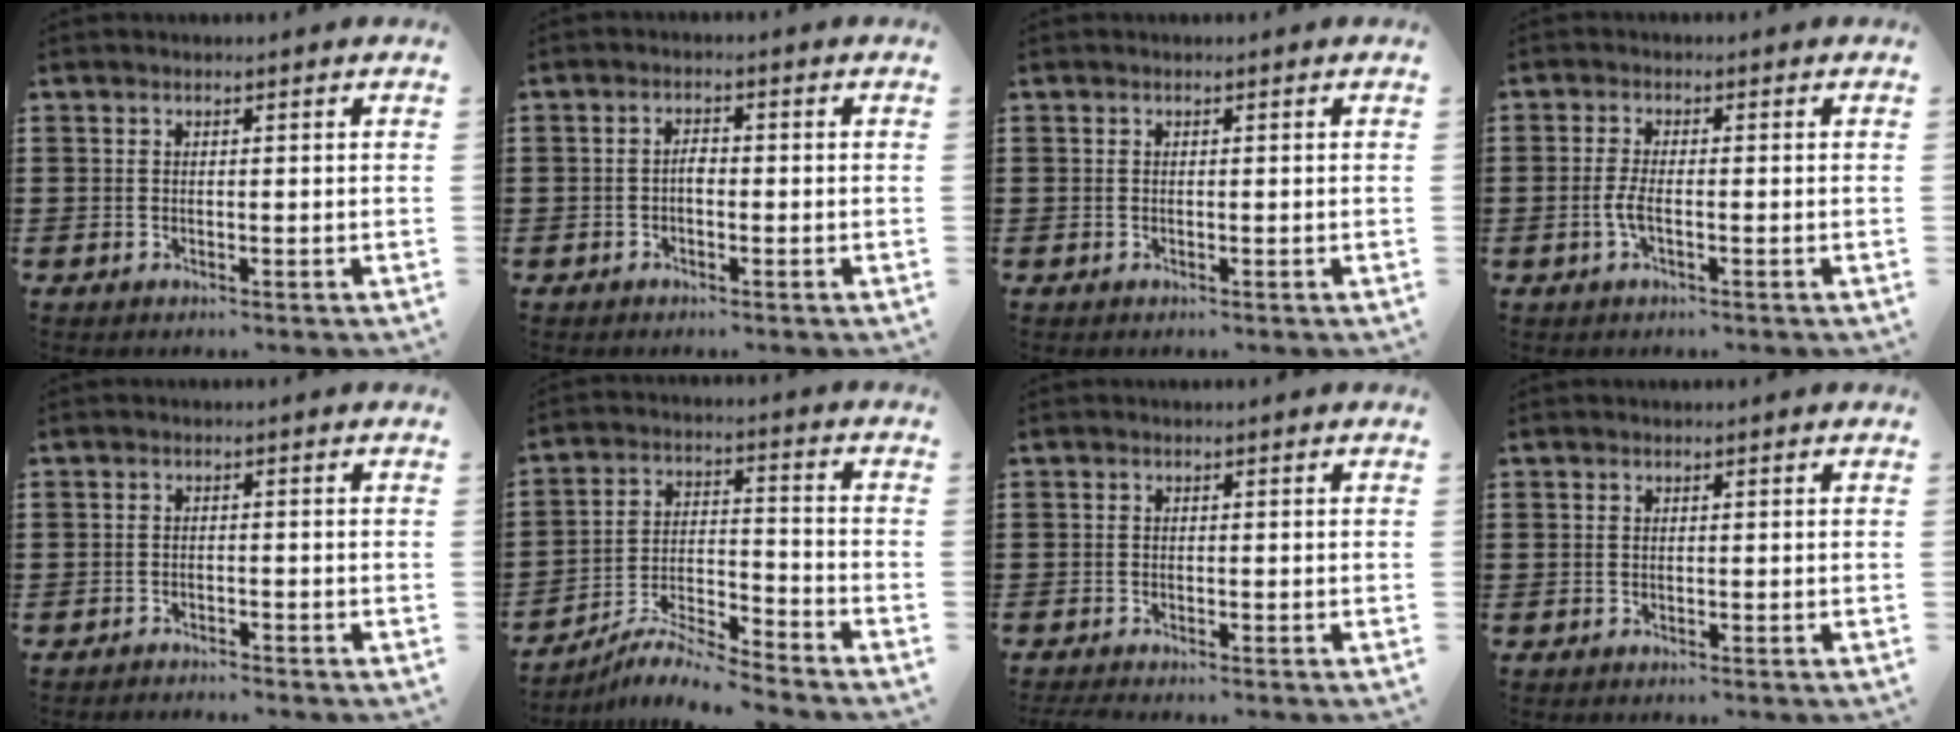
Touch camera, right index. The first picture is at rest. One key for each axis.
{"total": 1.5, "fx": -0.5, "fy": 0.8, "fz": 1.2, "tx": -0.025, "ty": 0.004, "tz": -0.010}
{"total": 0.0}
{"total": 2.8, "fx": -0.9, "fy": 0.7, "fz": 2.5, "tx": -0.068, "ty": -0.006, "tz": -0.022}
{"total": 1.5, "fx": -1.5, "fy": 0.2, "fz": -0.1, "tx": -0.002, "ty": 0.003, "tz": -0.034}
{"total": 7.3, "fx": -6.9, "fy": 0.2, "fz": 2.4, "tx": -0.050, "ty": 0.003, "tz": -0.136}
{"total": 1.1, "fx": -1.1, "fy": -0.1, "fz": 0.2, "tx": -0.006, "ty": -0.005, "tz": -0.020}
{"total": 0.0}